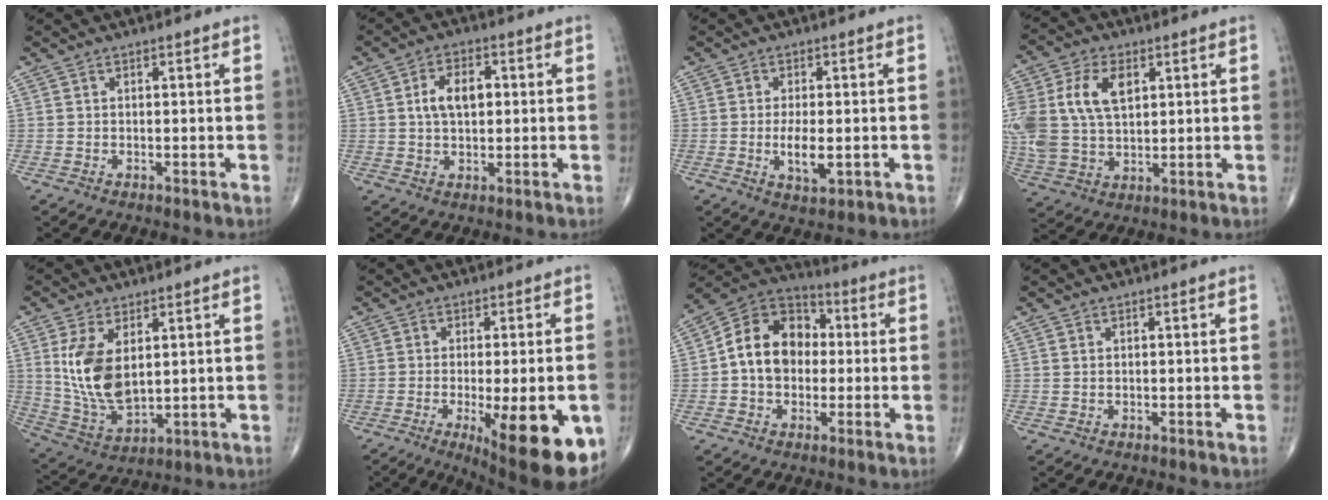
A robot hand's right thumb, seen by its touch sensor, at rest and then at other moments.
{"total": 7.1, "force": [1.1, 4.2, 5.6], "torque": [-0.092, 0.010, 0.017]}
{"total": 5.5, "force": [-1.0, 2.3, 4.9], "torque": [-0.087, -0.010, -0.015]}
{"total": 16.5, "force": [3.9, 10.6, 12.0], "torque": [-0.269, 0.001, 0.079]}
{"total": 12.4, "force": [2.9, 6.8, 10.0], "torque": [-0.187, -0.020, 0.074]}
{"total": 18.3, "force": [-6.5, 5.7, 16.1], "torque": [-0.176, -0.012, -0.073]}
{"total": 13.7, "force": [0.0, 10.5, 8.8], "torque": [-0.121, 0.037, -0.010]}
{"total": 0.0}